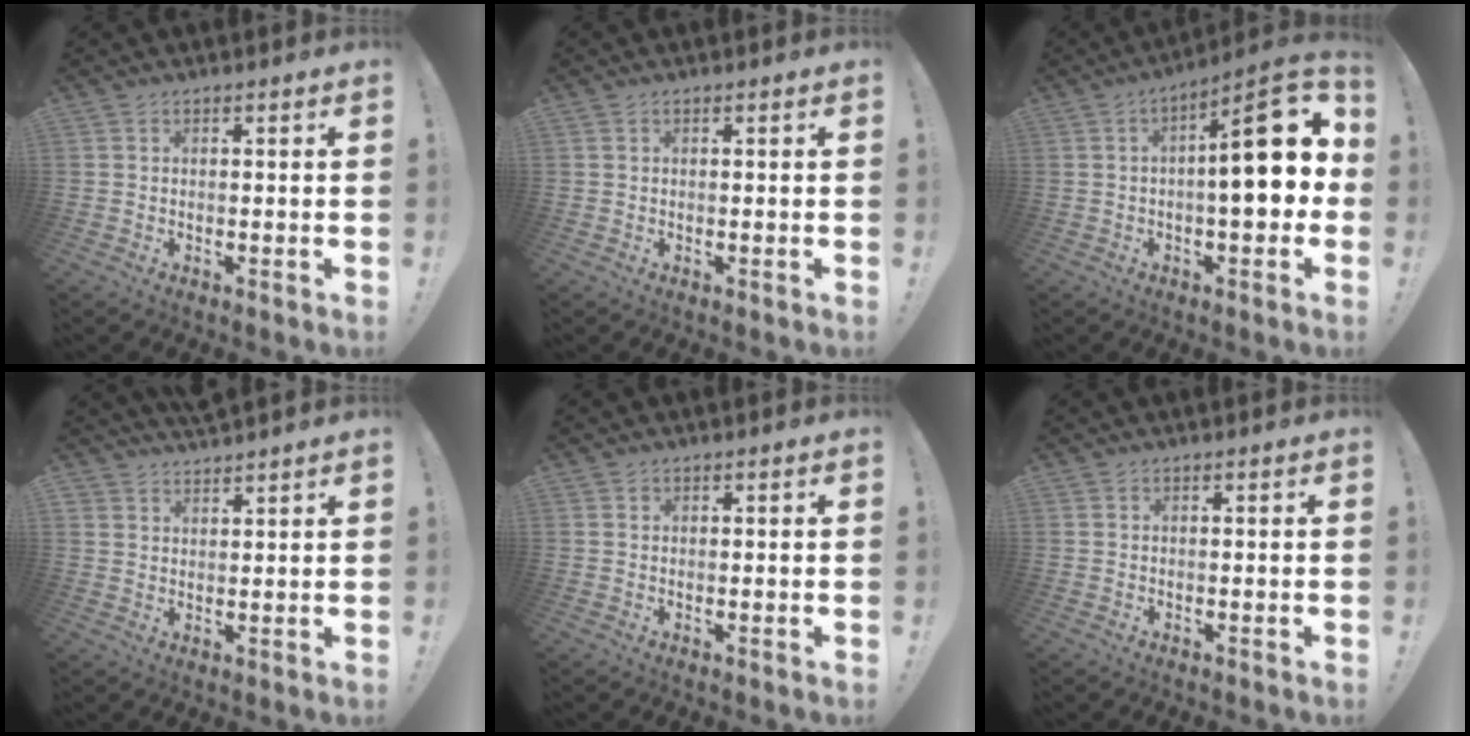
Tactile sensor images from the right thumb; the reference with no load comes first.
{"total": 0.0}
{"total": 18.5, "force": [1.8, 6.5, 17.2], "torque": [-0.216, -0.007, 0.023]}
{"total": 3.3, "force": [3.2, 0.8, -0.1], "torque": [0.008, -0.023, 0.060]}
{"total": 0.5, "force": [0.3, 0.4, 0.0], "torque": [0.005, -0.002, 0.006]}
{"total": 0.0}